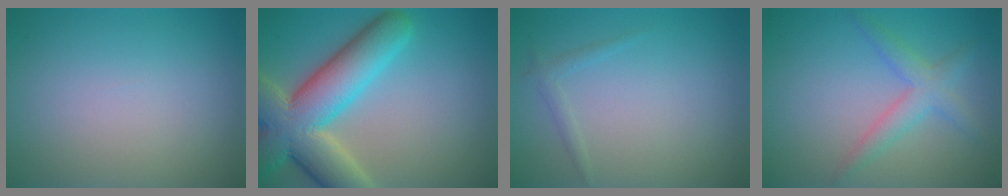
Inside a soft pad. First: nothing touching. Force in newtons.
{"total": 10.8, "press": 10.7, "slide": 0.8}
{"total": 0.9, "press": 0.9, "slide": 0.1}
{"total": 2.9, "press": 2.9, "slide": 0.1}